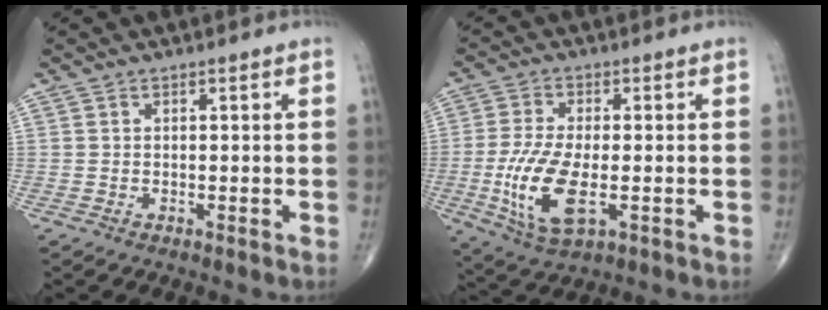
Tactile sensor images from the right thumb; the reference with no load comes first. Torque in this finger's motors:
{"motor_torque": [0.90, 1.59, 1.28, 0.14, 0.40]}